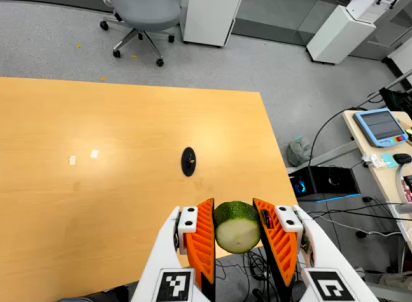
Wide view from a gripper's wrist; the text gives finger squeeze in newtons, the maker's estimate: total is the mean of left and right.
{"total": 10.8, "left": 10.0, "right": 11.7}